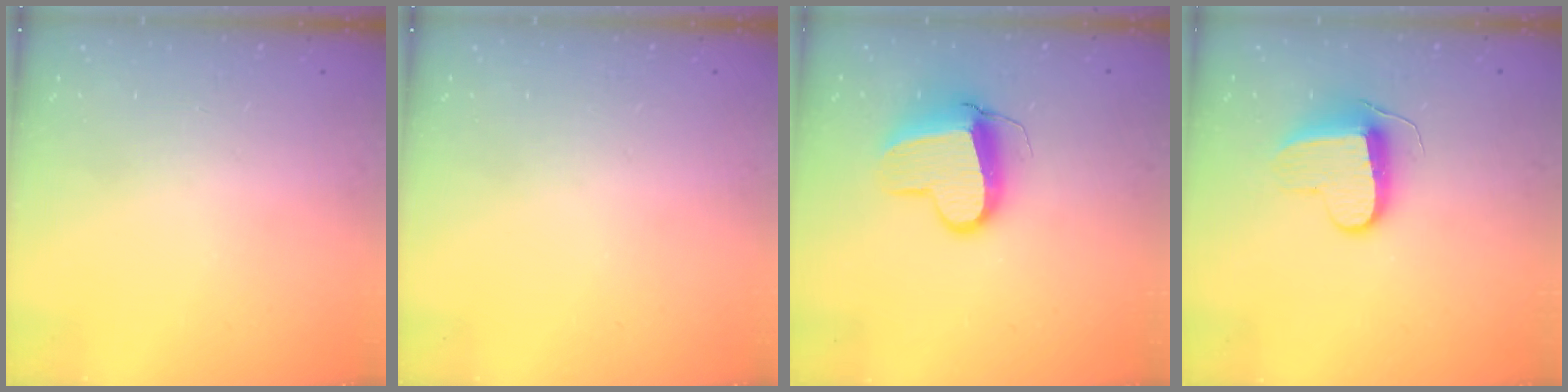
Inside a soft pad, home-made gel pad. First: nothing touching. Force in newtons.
{"total": 0.0}
{"total": 12.0, "press": 11.9, "slide": 1.2}
{"total": 10.2, "press": 10.2, "slide": 0.3}